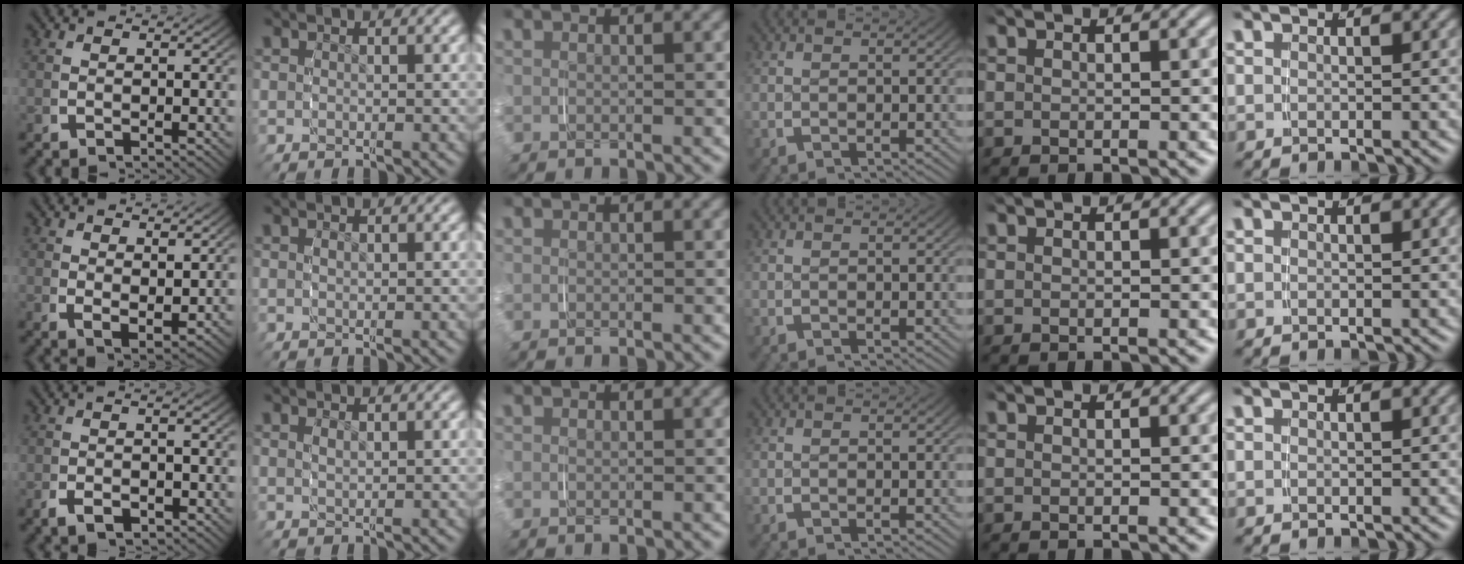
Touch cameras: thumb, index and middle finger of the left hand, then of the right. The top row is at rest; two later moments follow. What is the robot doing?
{"motion": "grasp_and_lifting", "object": "pen bag"}